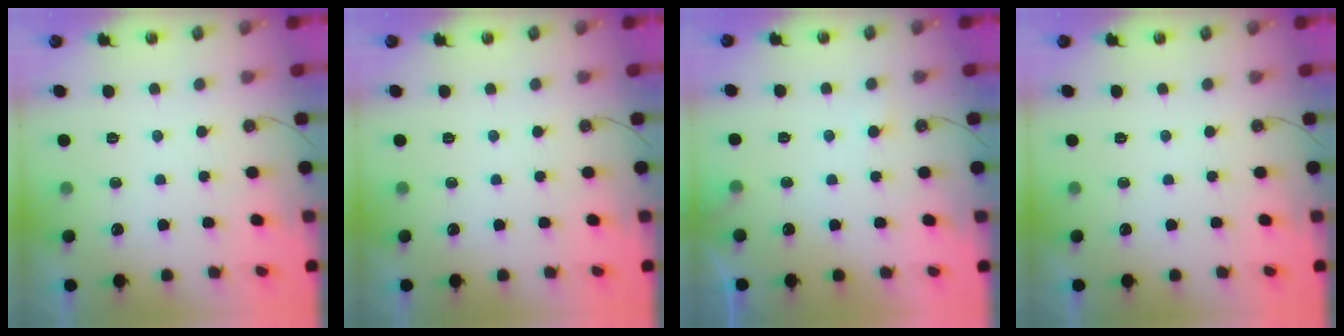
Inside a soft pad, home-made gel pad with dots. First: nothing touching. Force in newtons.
{"total": 0.0}
{"total": 6.0, "press": 6.0, "slide": 0.3}
{"total": 0.0}